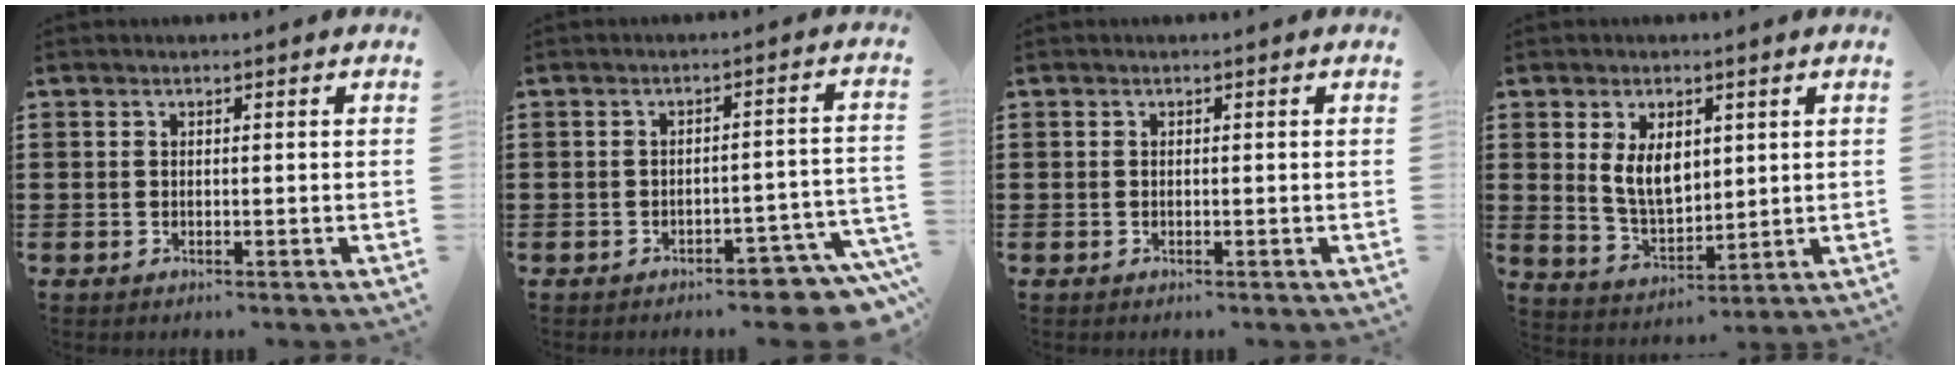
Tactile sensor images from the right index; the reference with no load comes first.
{"total": 4.9, "force": [-4.3, 0.7, 2.3], "torque": [-0.037, -0.004, -0.080]}
{"total": 0.0}
{"total": 6.5, "force": [1.9, 3.8, 4.9], "torque": [-0.098, 0.007, 0.033]}